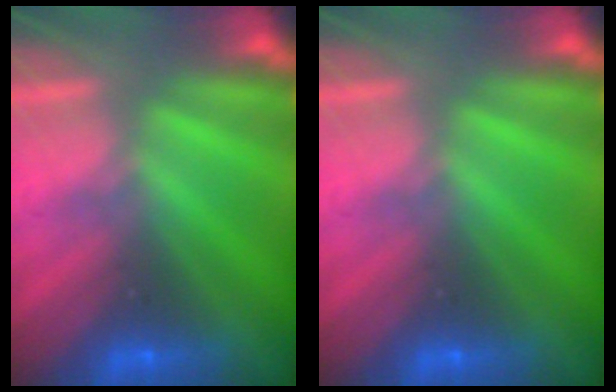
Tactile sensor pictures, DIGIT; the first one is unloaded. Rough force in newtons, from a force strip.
{"total": 0.0}